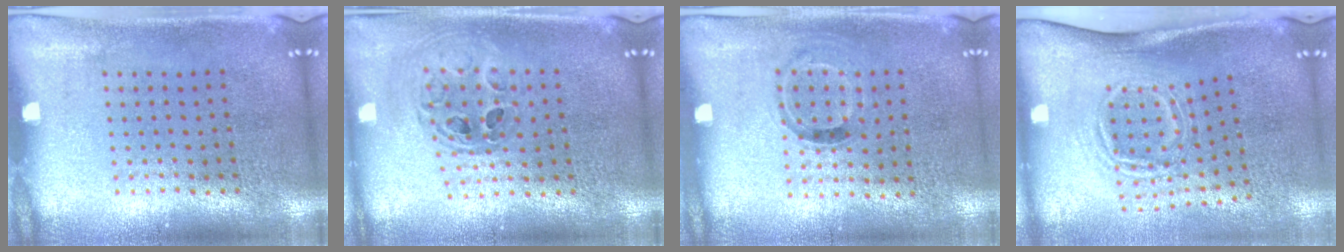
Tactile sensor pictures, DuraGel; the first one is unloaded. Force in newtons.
{"total": 0.7, "press": 0.7, "slide": 0.1}
{"total": 0.9, "press": 0.7, "slide": 0.6}
{"total": 1.8, "press": 1.1, "slide": 1.4}